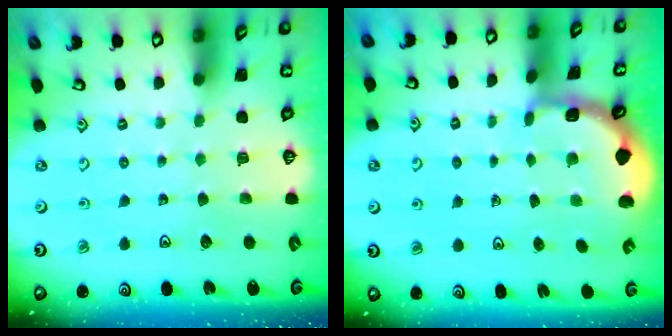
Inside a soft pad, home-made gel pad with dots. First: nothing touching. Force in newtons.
{"total": 1.9, "press": 1.9, "slide": 0.2}